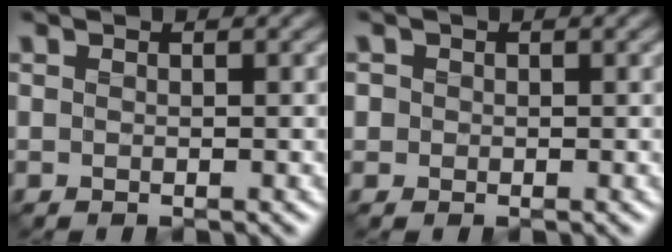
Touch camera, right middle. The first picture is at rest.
{"total": 0.6, "force": [0.0, 0.6, -0.2], "torque": [0.006, 0.000, 0.004]}